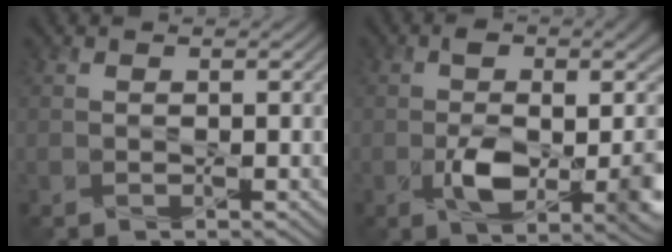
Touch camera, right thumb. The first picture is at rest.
{"total": 11.0, "force": [-1.4, 5.2, 9.5], "torque": [-0.165, -0.022, -0.013]}